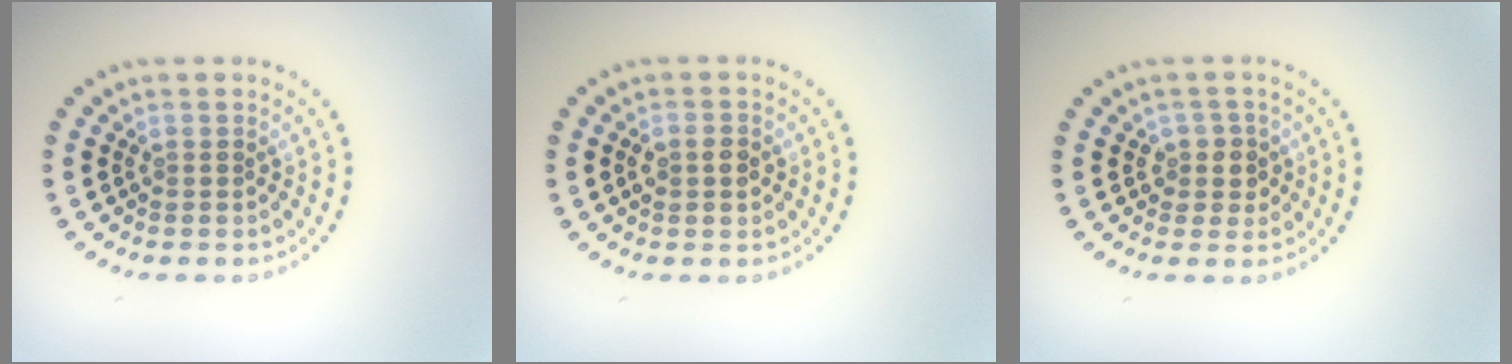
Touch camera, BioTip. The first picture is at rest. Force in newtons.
{"total": 1.4, "press": 1.4, "slide": 0.2}
{"total": 2.1, "press": 1.6, "slide": 1.3}